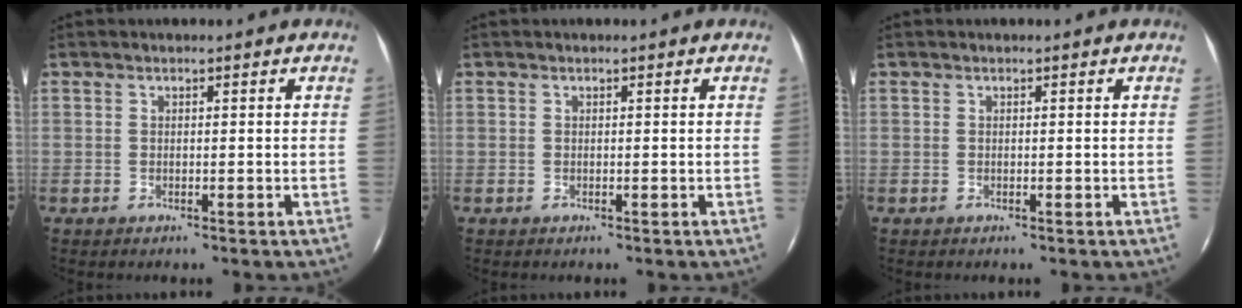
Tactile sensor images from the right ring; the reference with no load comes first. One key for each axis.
{"total": 0.0}
{"total": 0.0}